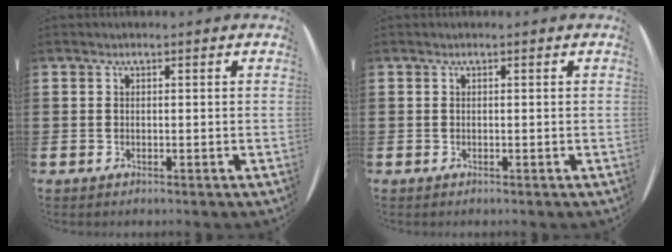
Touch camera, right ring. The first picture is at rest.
{"total": 0.0}